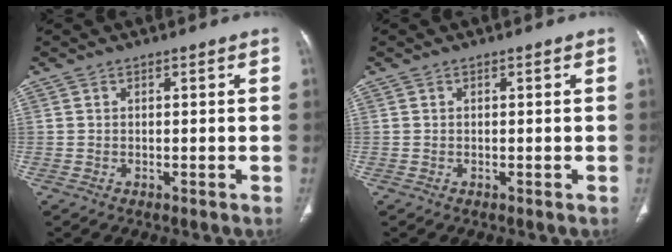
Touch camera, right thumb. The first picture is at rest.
{"total": 0.0}